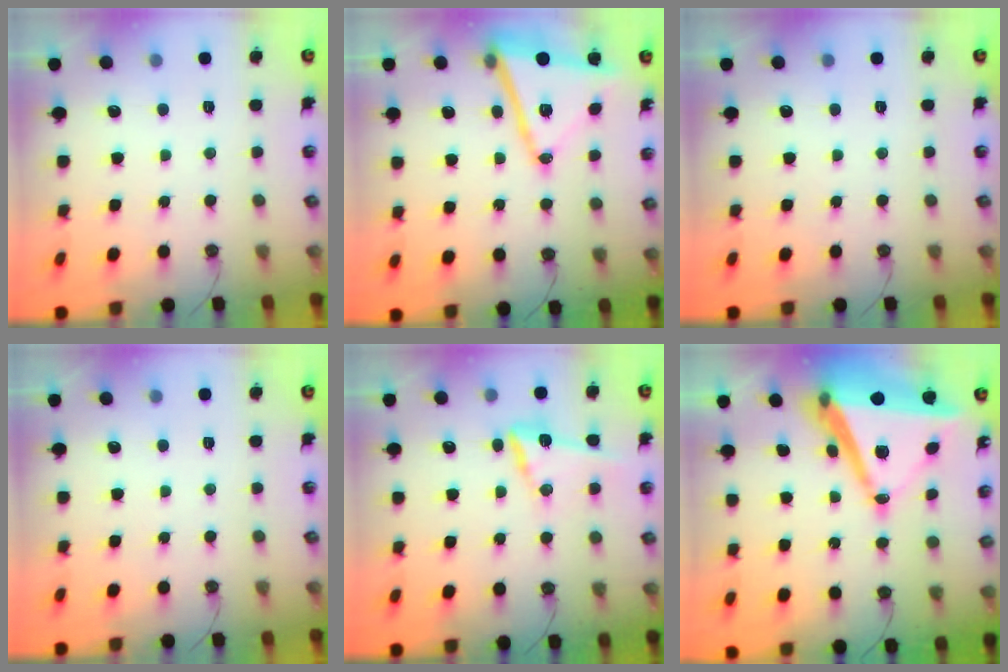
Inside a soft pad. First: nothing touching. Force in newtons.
{"total": 14.3, "press": 14.1, "slide": 2.3}
{"total": 0.0}
{"total": 0.0}
{"total": 11.7, "press": 11.6, "slide": 1.3}
{"total": 16.5, "press": 16.0, "slide": 3.9}